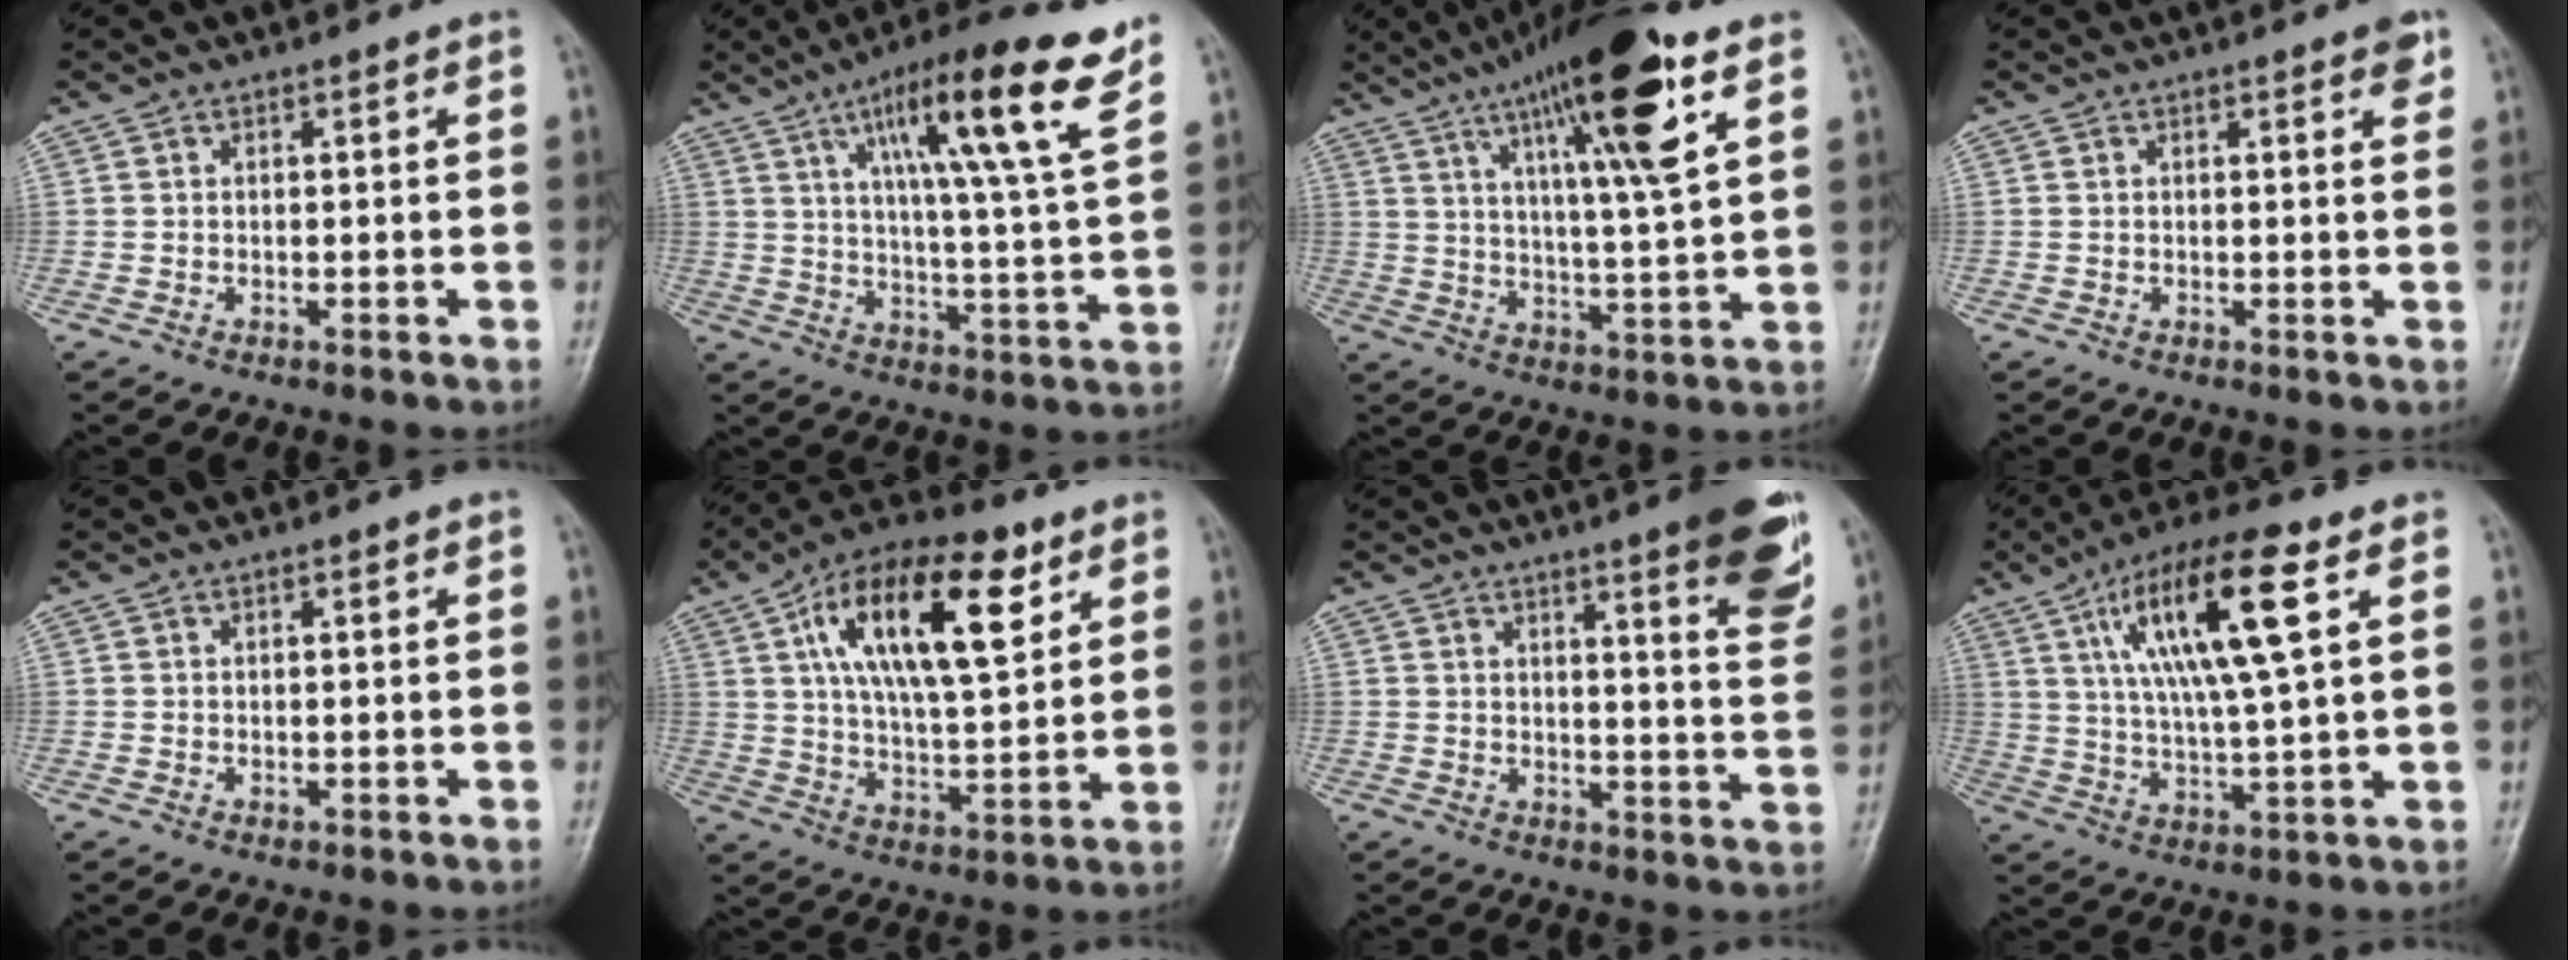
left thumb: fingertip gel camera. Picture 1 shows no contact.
{"total": 18.3, "force": [9.9, 2.1, 15.3], "torque": [-0.229, -0.039, 0.153]}
{"total": 18.1, "force": [8.9, 2.8, 15.5], "torque": [-0.245, -0.026, 0.142]}
{"total": 2.4, "force": [1.4, 0.7, 1.8], "torque": [-0.016, -0.004, 0.014]}
{"total": 0.7, "force": [0.1, 0.4, 0.5], "torque": [-0.007, -0.002, 0.005]}
{"total": 20.0, "force": [8.1, 8.3, 16.2], "torque": [-0.250, -0.014, 0.134]}
{"total": 12.4, "force": [7.4, 1.8, 9.8], "torque": [-0.107, -0.043, 0.090]}
{"total": 16.9, "force": [6.3, 3.7, 15.2], "torque": [-0.281, -0.005, 0.108]}